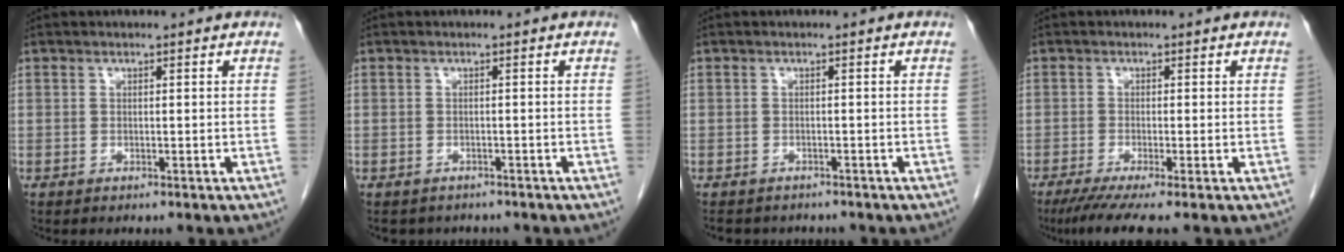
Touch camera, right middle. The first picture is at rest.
{"total": 4.2, "force": [-3.6, 2.1, 0.5], "torque": [-0.006, 0.001, -0.046]}
{"total": 5.7, "force": [-5.1, 2.3, 1.3], "torque": [-0.019, 0.000, -0.064]}
{"total": 5.2, "force": [-3.7, -0.3, 3.6], "torque": [-0.058, -0.016, -0.066]}